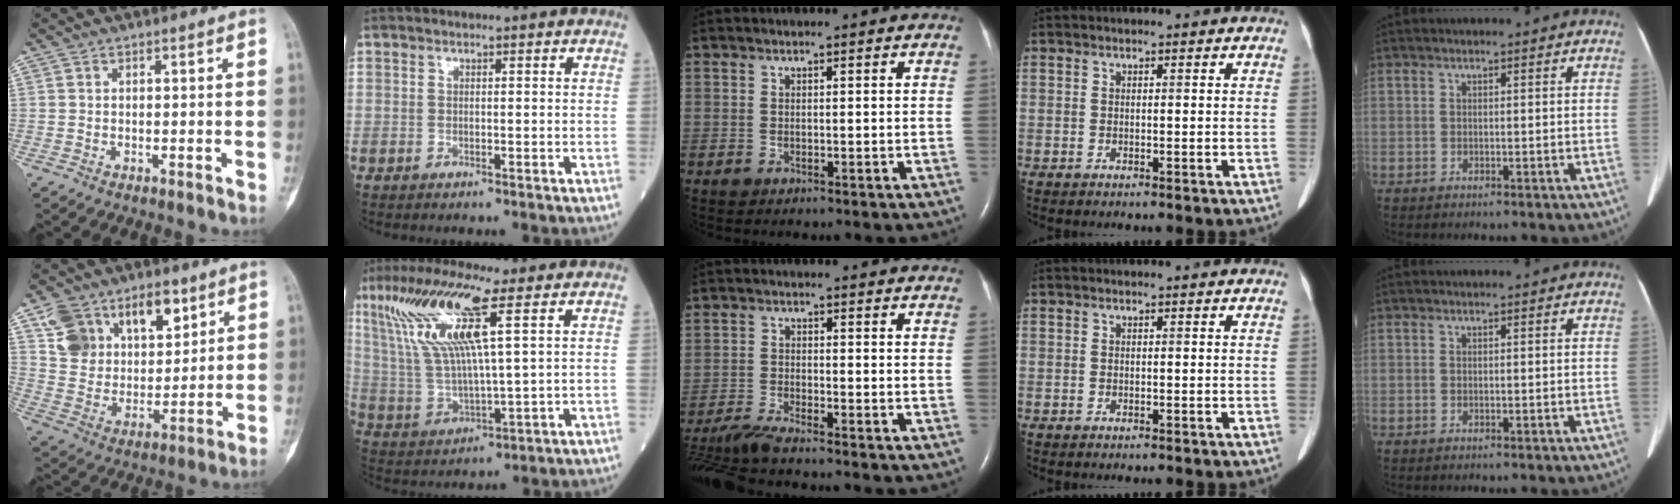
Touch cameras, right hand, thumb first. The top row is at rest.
{"thumb": {"total": 16.4, "force": [8.4, 10.7, 9.2], "torque": [-0.117, -0.026, 0.162]}, "index": {"total": 14.9, "force": [6.4, 1.5, 13.4], "torque": [-0.296, 0.012, 0.125]}, "middle": {"total": 7.2, "force": [-6.5, -0.4, 3.0], "torque": [-0.056, -0.024, -0.119]}}